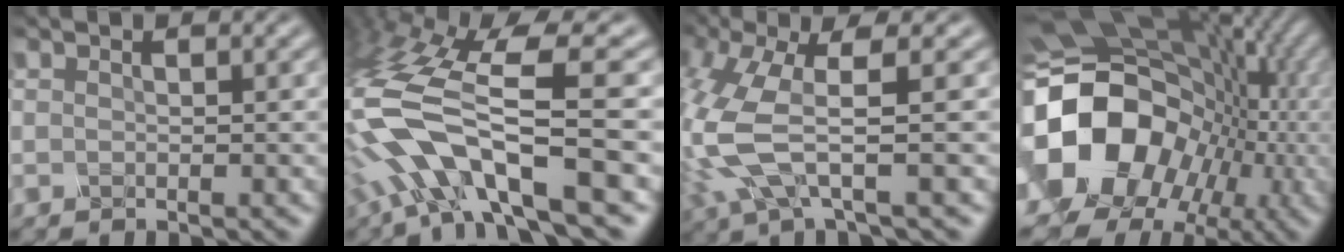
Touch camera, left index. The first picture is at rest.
{"total": 12.7, "force": [-3.8, 4.0, 11.5], "torque": [-0.239, 0.003, -0.068]}
{"total": 7.8, "force": [-1.4, 2.4, 7.2], "torque": [-0.203, -0.009, -0.031]}
{"total": 19.1, "force": [-3.7, 15.7, 10.3], "torque": [-0.208, -0.025, -0.061]}